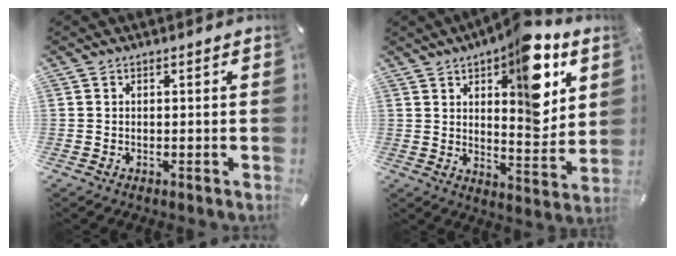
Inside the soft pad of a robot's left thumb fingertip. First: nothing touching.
{"total": 16.9, "force": [8.7, 7.4, 12.5], "torque": [-0.149, -0.056, 0.136]}